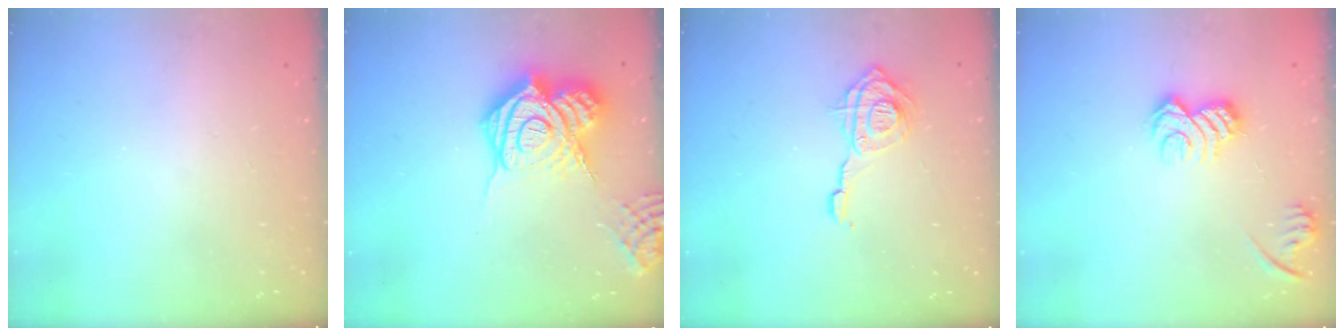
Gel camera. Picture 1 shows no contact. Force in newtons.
{"total": 22.4, "press": 22.2, "slide": 2.7}
{"total": 11.7, "press": 11.7, "slide": 1.1}
{"total": 10.7, "press": 10.7, "slide": 0.4}